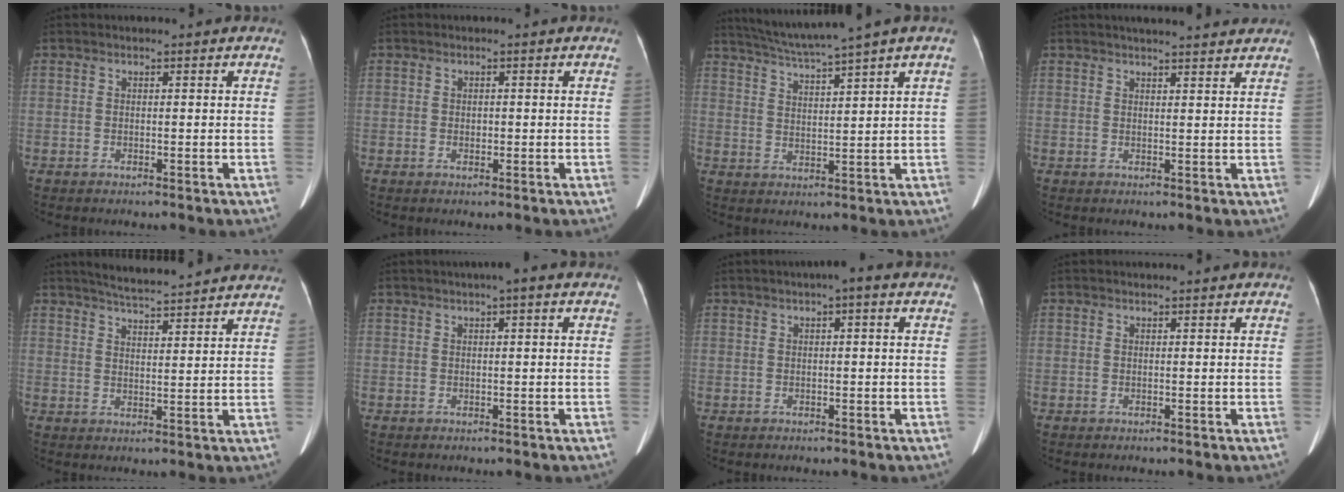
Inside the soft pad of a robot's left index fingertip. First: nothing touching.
{"total": 0.8, "force": [-0.3, 0.6, 0.5], "torque": [-0.013, -0.002, -0.005]}
{"total": 8.5, "force": [6.9, -2.0, 4.6], "torque": [-0.081, 0.008, 0.117]}
{"total": 9.6, "force": [8.7, 1.0, 4.1], "torque": [-0.054, 0.017, 0.098]}
{"total": 12.6, "force": [11.6, 0.7, 4.9], "torque": [-0.078, 0.017, 0.151]}
{"total": 2.0, "force": [1.0, 0.2, 1.7], "torque": [-0.030, 0.012, 0.012]}
{"total": 1.9, "force": [0.7, 0.3, 1.7], "torque": [-0.027, 0.012, 0.005]}
{"total": 1.0, "force": [1.0, 0.0, 0.2], "torque": [-0.009, 0.013, 0.014]}